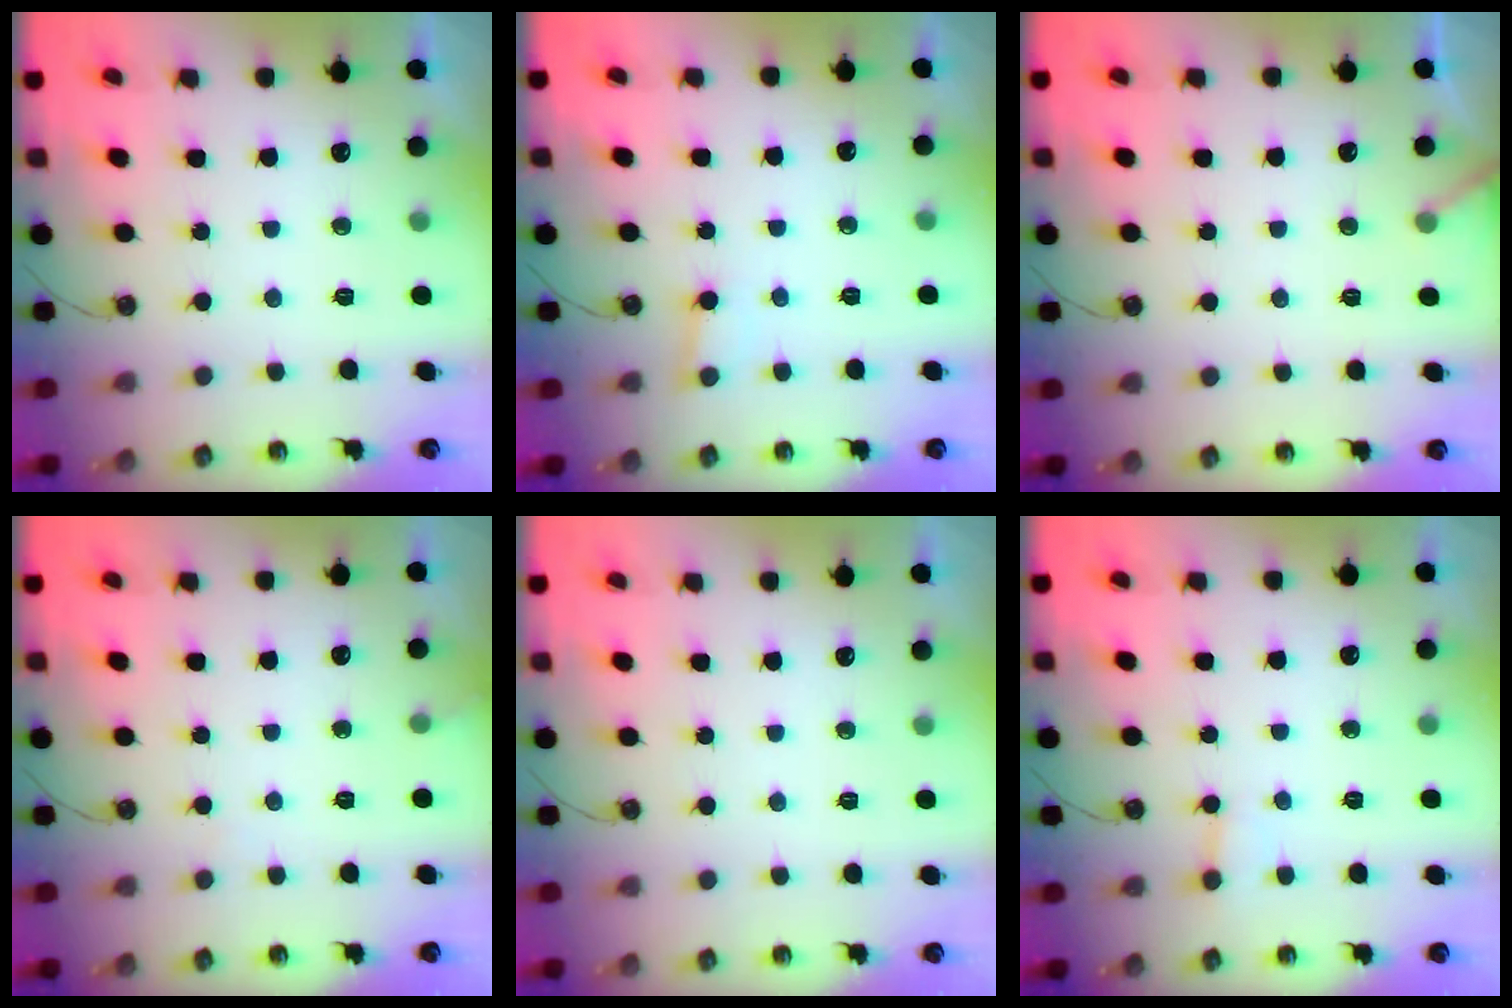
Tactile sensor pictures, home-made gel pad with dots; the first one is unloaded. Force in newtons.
{"total": 3.6, "press": 3.6, "slide": 0.3}
{"total": 3.2, "press": 3.2, "slide": 0.2}
{"total": 4.8, "press": 4.7, "slide": 0.2}
{"total": 0.0}
{"total": 2.7, "press": 2.7, "slide": 0.2}